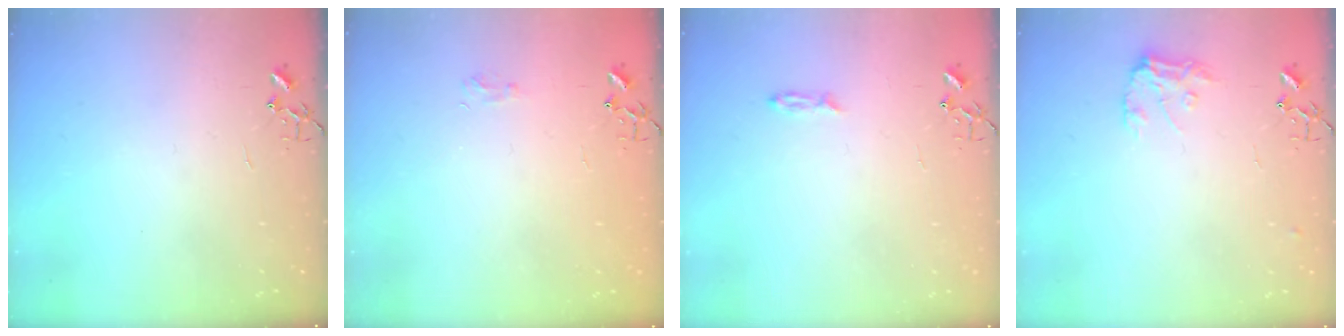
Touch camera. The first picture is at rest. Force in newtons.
{"total": 5.6, "press": 5.6, "slide": 0.7}
{"total": 3.2, "press": 3.1, "slide": 0.3}
{"total": 9.8, "press": 9.8, "slide": 0.6}